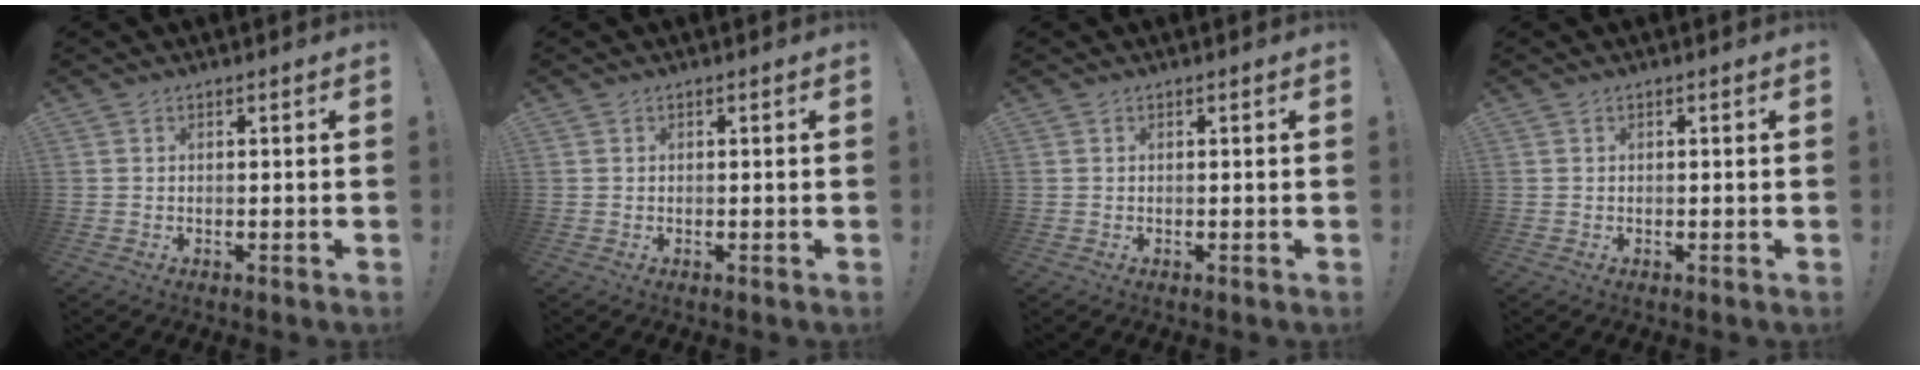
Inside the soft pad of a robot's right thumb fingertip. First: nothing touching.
{"total": 0.0}
{"total": 0.0}
{"total": 0.0}